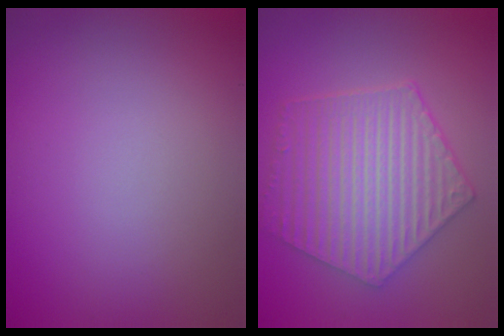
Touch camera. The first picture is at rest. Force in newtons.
{"total": 6.8, "press": 5.0, "slide": 4.6}